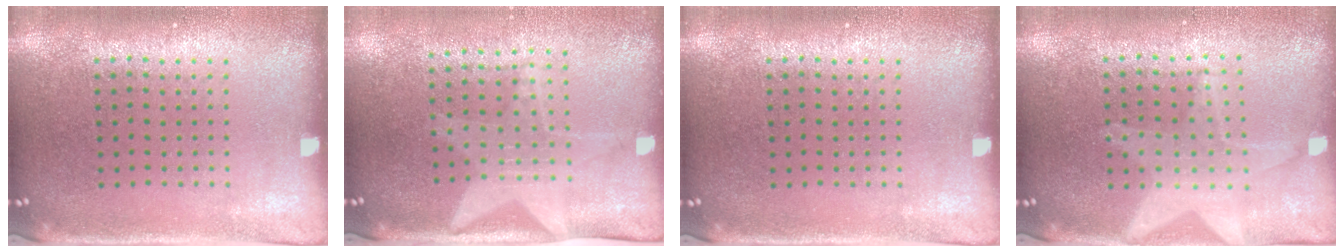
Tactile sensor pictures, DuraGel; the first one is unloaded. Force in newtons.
{"total": 1.8, "press": 1.5, "slide": 1.1}
{"total": 0.0}
{"total": 1.8, "press": 1.6, "slide": 0.9}